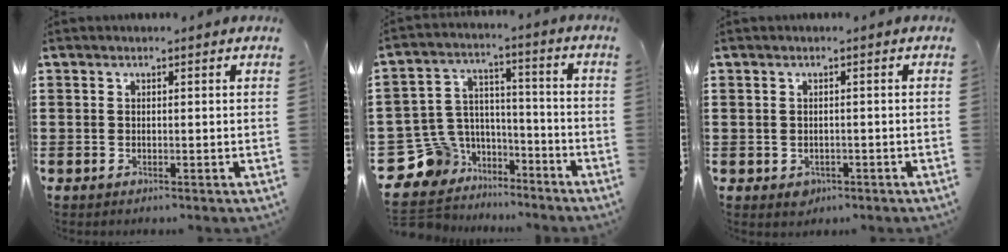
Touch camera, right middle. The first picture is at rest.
{"total": 9.2, "force": [-6.5, 6.3, 1.4], "torque": [-0.083, -0.005, -0.130]}
{"total": 1.1, "force": [-0.4, 0.9, 0.4], "torque": [-0.011, 0.003, -0.010]}